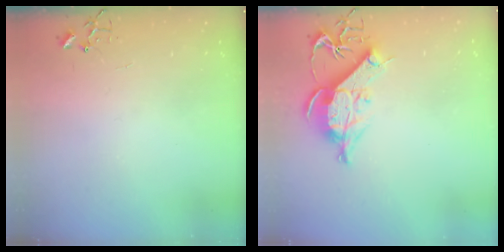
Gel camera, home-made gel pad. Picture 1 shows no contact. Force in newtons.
{"total": 11.0, "press": 11.0, "slide": 1.3}